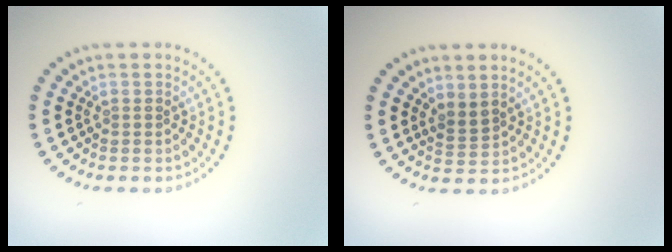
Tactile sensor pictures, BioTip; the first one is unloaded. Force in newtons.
{"total": 1.6, "press": 1.2, "slide": 1.0}